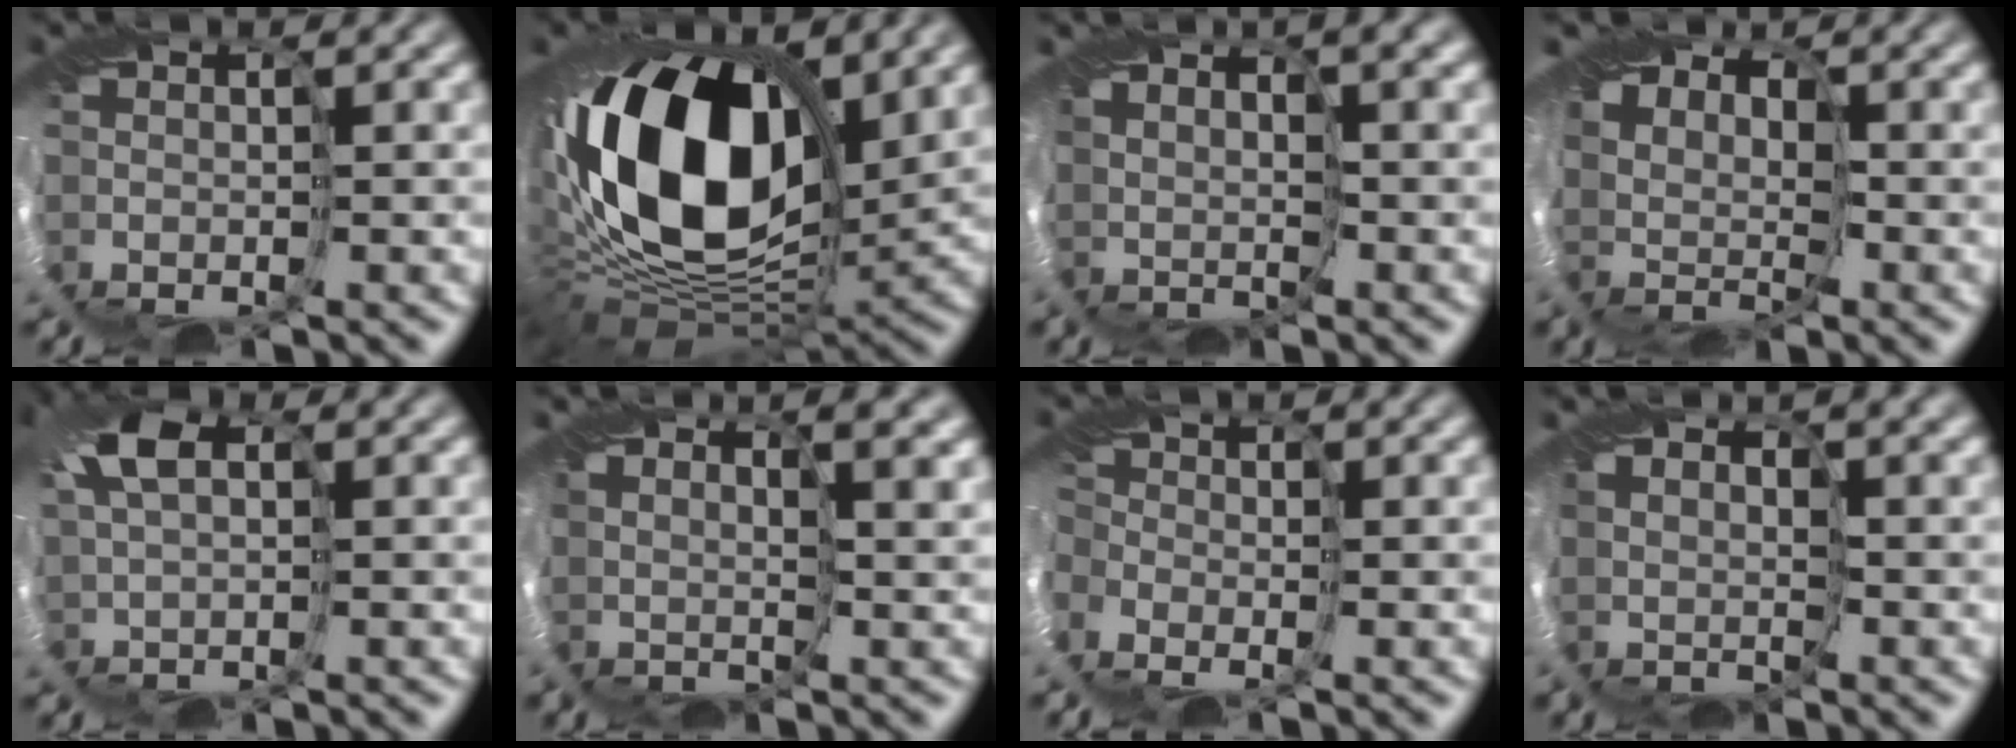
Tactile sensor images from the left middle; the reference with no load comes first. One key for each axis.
{"total": 17.1, "fx": 3.4, "fy": 10.3, "fz": 13.2, "tx": -0.274, "ty": 0.001, "tz": 0.056}
{"total": 3.4, "fx": 2.9, "fy": 1.0, "fz": 1.5, "tx": -0.030, "ty": 0.012, "tz": 0.055}
{"total": 6.4, "fx": 3.5, "fy": 3.9, "fz": 3.6, "tx": -0.078, "ty": 0.017, "tz": 0.059}
{"total": 3.5, "fx": 1.7, "fy": 1.8, "fz": 2.4, "tx": -0.078, "ty": 0.020, "tz": 0.029}
{"total": 4.2, "fx": 3.8, "fy": 1.0, "fz": 1.5, "tx": -0.032, "ty": 0.007, "tz": 0.073}
{"total": 2.6, "fx": -2.1, "fy": 1.5, "fz": 0.4, "tx": -0.018, "ty": -0.017, "tz": -0.037}
{"total": 1.9, "fx": 1.8, "fy": 0.6, "fz": 0.0, "tx": -0.005, "ty": 0.006, "tz": 0.039}